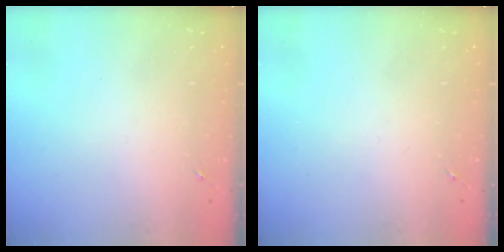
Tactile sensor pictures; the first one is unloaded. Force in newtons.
{"total": 0.0}